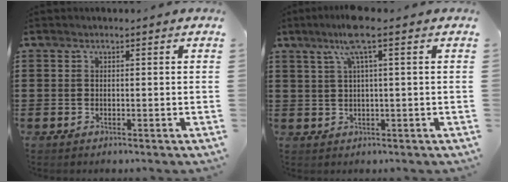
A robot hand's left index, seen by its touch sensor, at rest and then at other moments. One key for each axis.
{"total": 5.6, "fx": 2.5, "fy": 0.0, "fz": 5.0, "tx": -0.103, "ty": 0.004, "tz": 0.040}